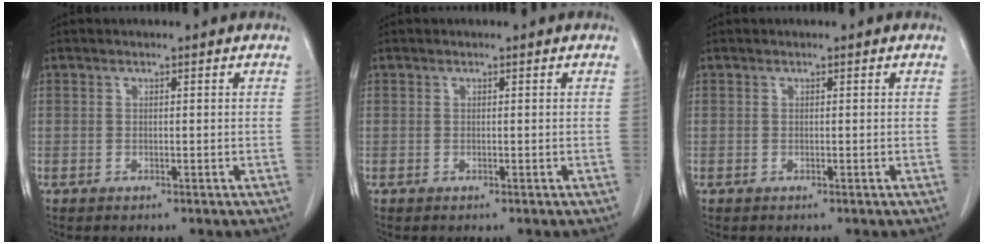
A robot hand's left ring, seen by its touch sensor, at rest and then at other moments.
{"total": 0.0}
{"total": 0.0}